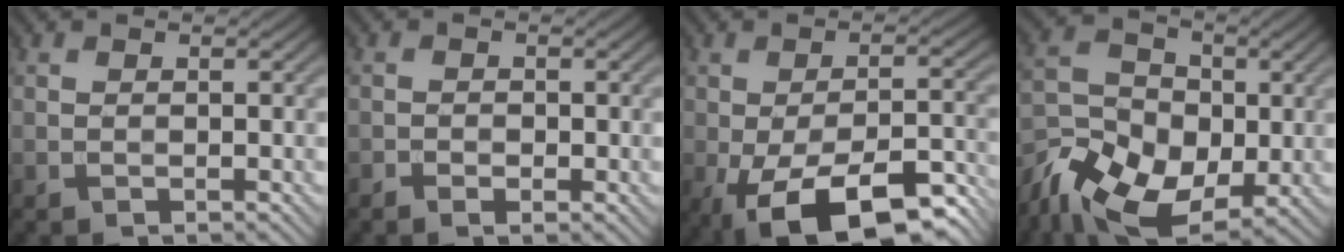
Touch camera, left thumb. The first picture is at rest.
{"total": 1.3, "force": [-0.6, 0.8, 0.8], "torque": [-0.012, -0.002, -0.012]}
{"total": 15.5, "force": [-8.2, 6.3, 11.6], "torque": [-0.179, -0.022, -0.130]}
{"total": 11.9, "force": [-5.3, 8.0, 7.1], "torque": [-0.156, -0.017, -0.109]}